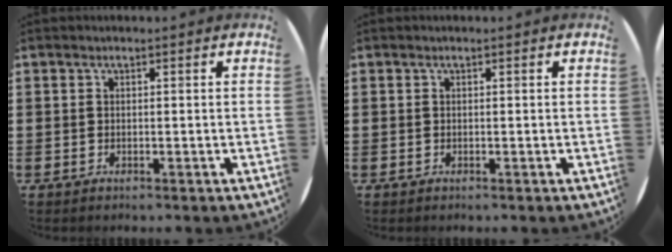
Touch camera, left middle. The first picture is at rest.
{"total": 0.0}